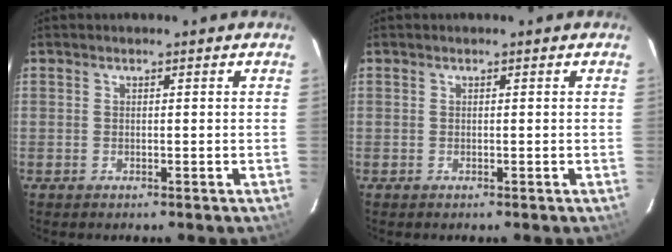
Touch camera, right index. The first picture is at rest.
{"total": 0.0}